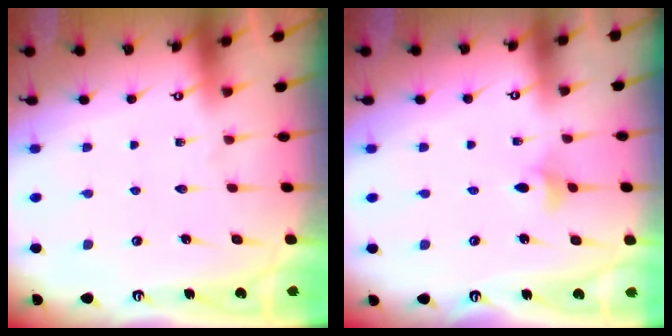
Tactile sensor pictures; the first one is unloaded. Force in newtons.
{"total": 3.4, "press": 3.3, "slide": 0.6}